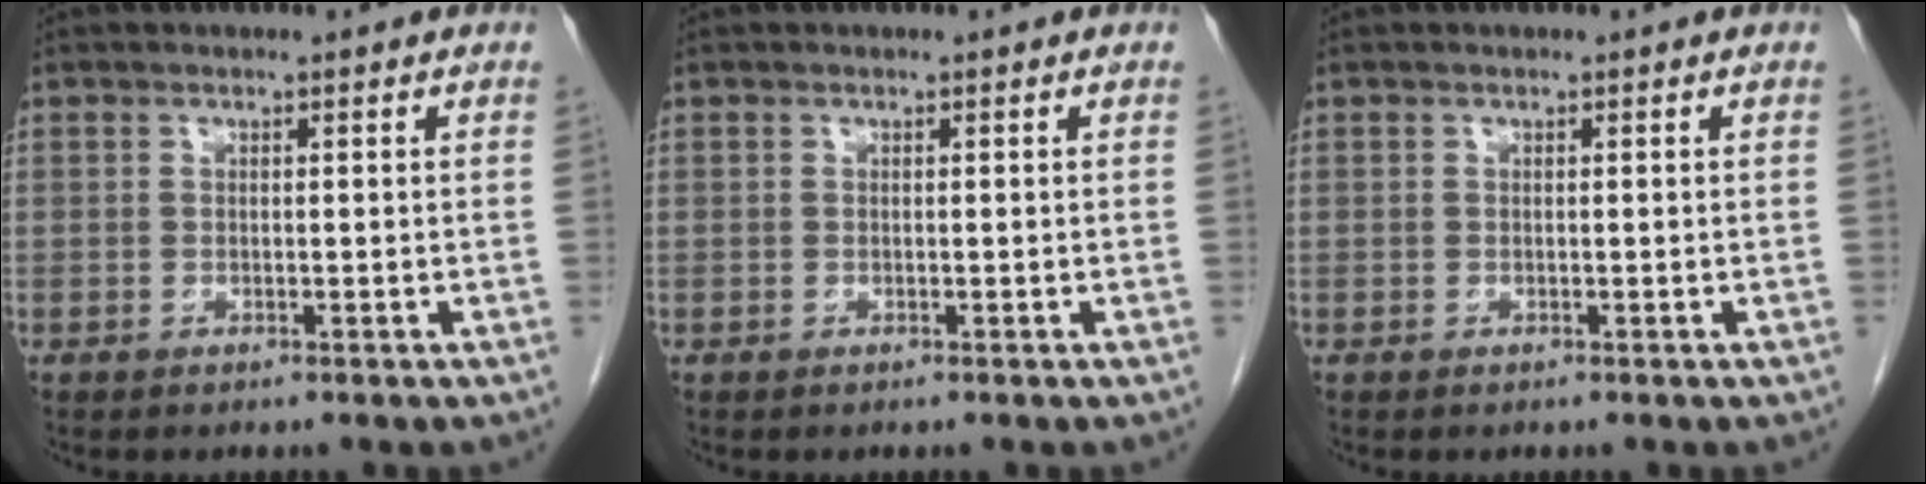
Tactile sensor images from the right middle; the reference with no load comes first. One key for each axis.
{"total": 0.0}
{"total": 0.0}